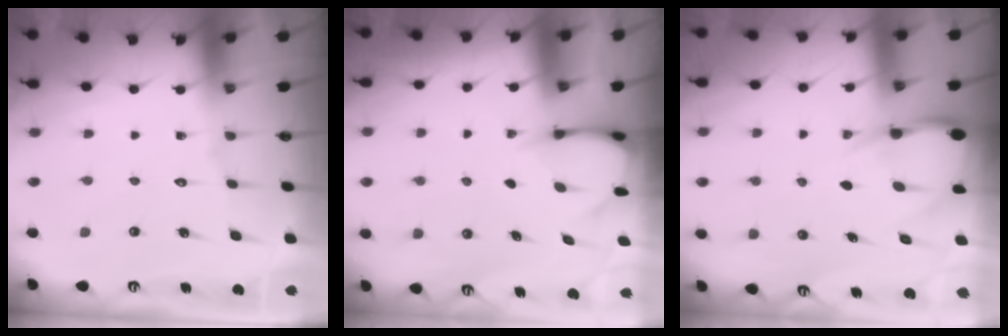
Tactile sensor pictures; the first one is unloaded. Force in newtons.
{"total": 3.4, "press": 3.4, "slide": 0.4}
{"total": 7.8, "press": 7.8, "slide": 0.7}